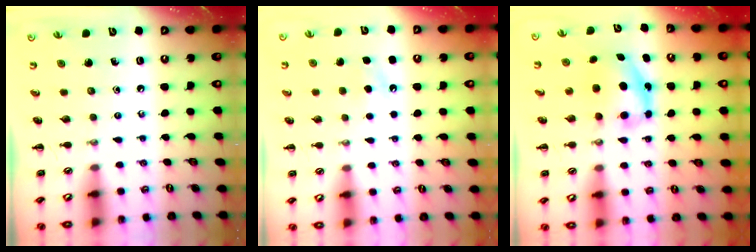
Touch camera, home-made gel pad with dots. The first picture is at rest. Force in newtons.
{"total": 4.9, "press": 4.8, "slide": 1.2}
{"total": 6.1, "press": 6.0, "slide": 0.9}